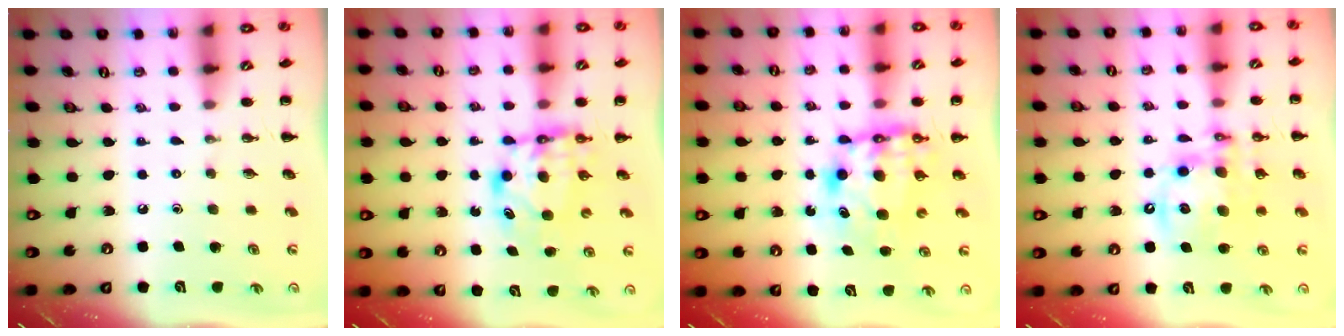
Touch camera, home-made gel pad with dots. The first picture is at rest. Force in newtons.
{"total": 6.0, "press": 6.0, "slide": 0.7}
{"total": 7.4, "press": 7.2, "slide": 1.8}
{"total": 14.0, "press": 13.5, "slide": 3.5}